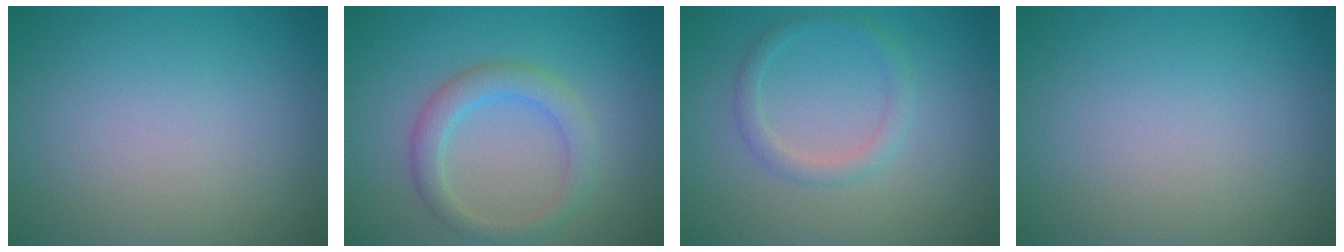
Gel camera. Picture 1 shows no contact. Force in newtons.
{"total": 3.0, "press": 3.0, "slide": 0.1}
{"total": 1.7, "press": 1.7, "slide": 0.0}
{"total": 0.0}